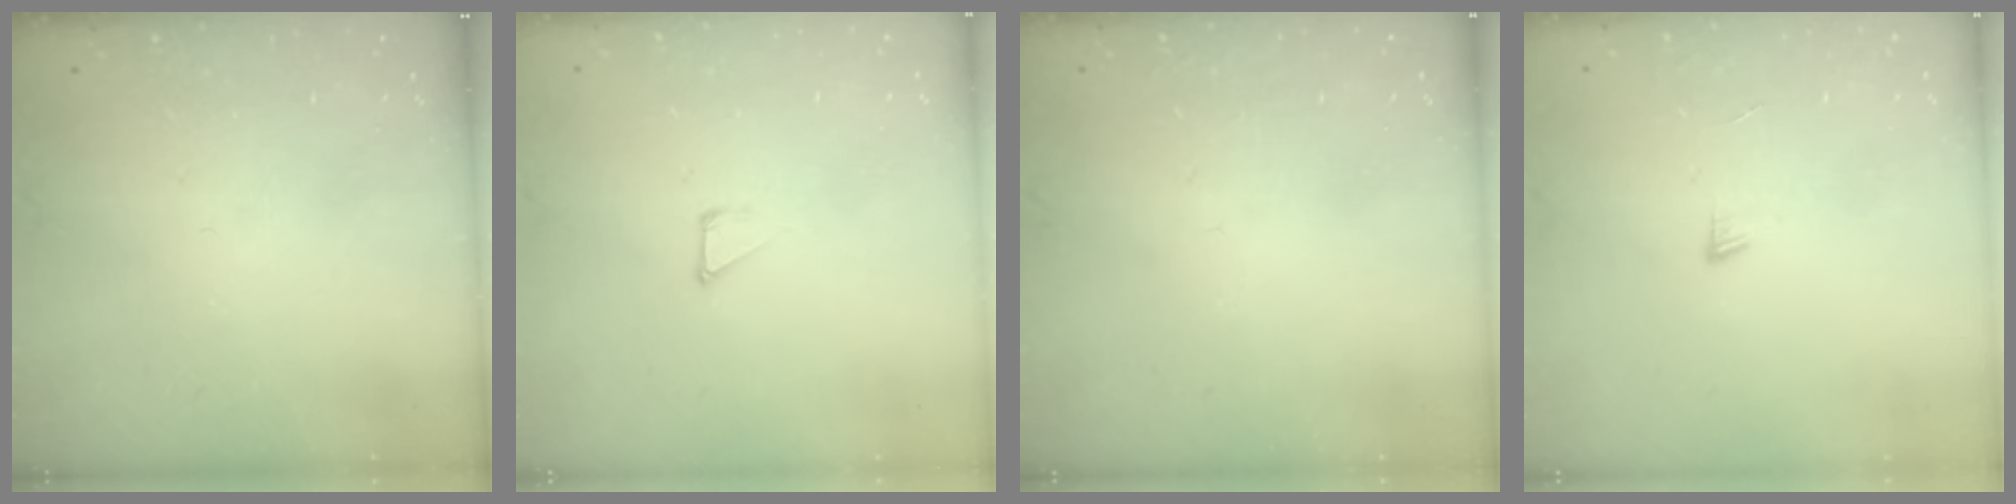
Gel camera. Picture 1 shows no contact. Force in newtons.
{"total": 1.2, "press": 1.2, "slide": 0.0}
{"total": 1.5, "press": 1.5, "slide": 0.1}
{"total": 4.0, "press": 3.9, "slide": 0.4}